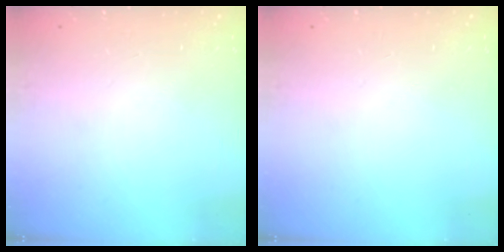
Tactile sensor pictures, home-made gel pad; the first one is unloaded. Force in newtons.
{"total": 0.0}